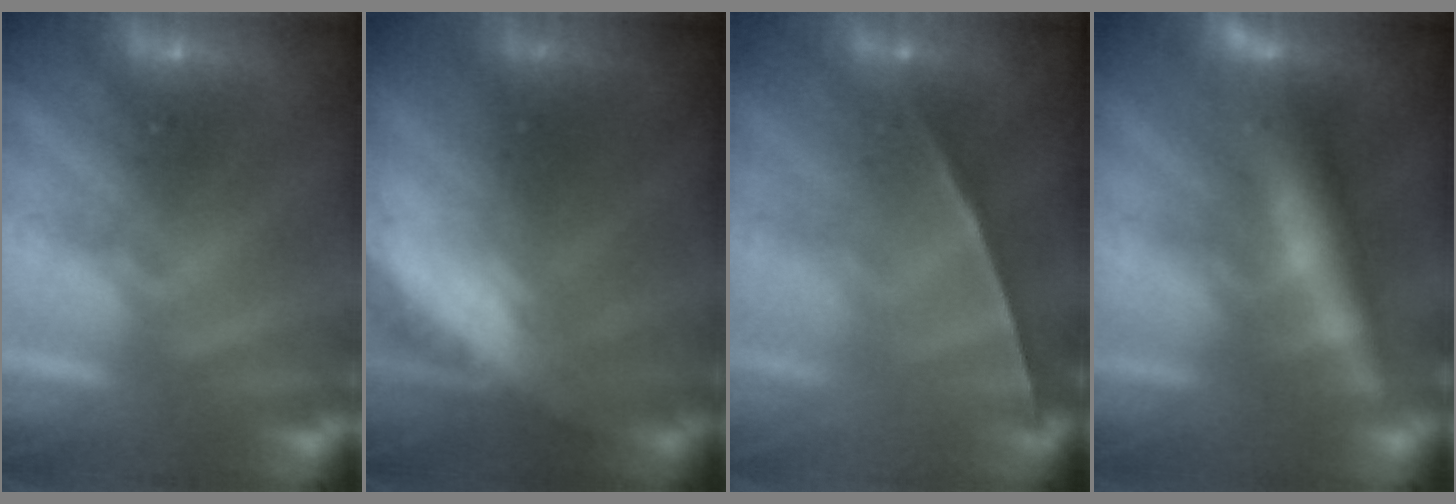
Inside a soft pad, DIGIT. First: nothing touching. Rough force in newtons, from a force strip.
{"total": 8.7}
{"total": 1.1}
{"total": 8.5}